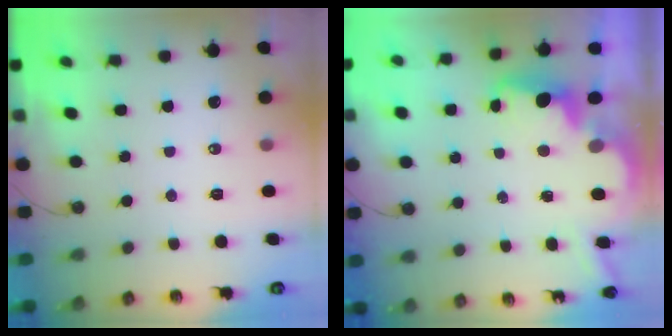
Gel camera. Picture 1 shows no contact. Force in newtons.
{"total": 3.9, "press": 3.8, "slide": 0.7}